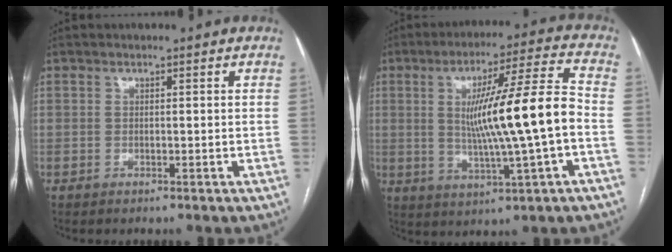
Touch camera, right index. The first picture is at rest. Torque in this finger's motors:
{"motor_torque": [0.92, -0.19, 0.65, 0.21]}